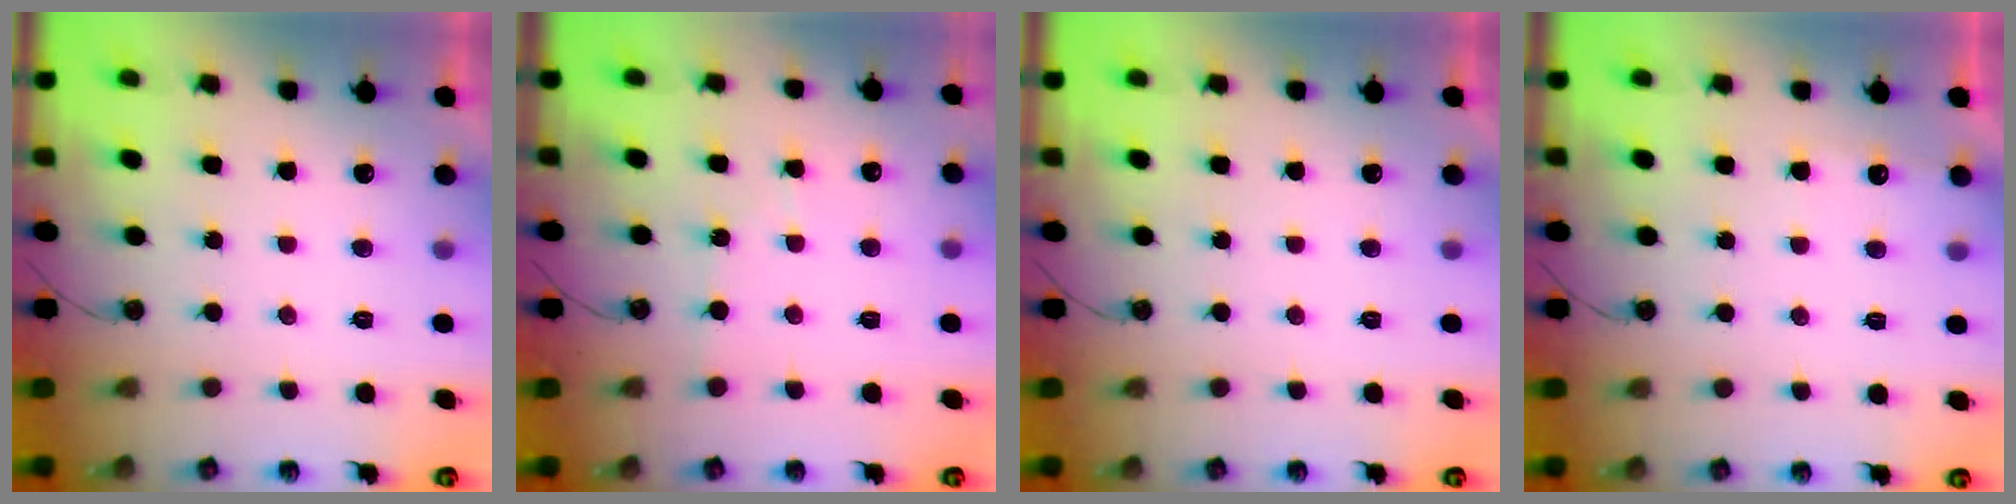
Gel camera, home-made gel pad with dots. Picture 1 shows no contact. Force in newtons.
{"total": 3.9, "press": 3.9, "slide": 0.5}
{"total": 0.0}
{"total": 3.8, "press": 3.8, "slide": 0.5}